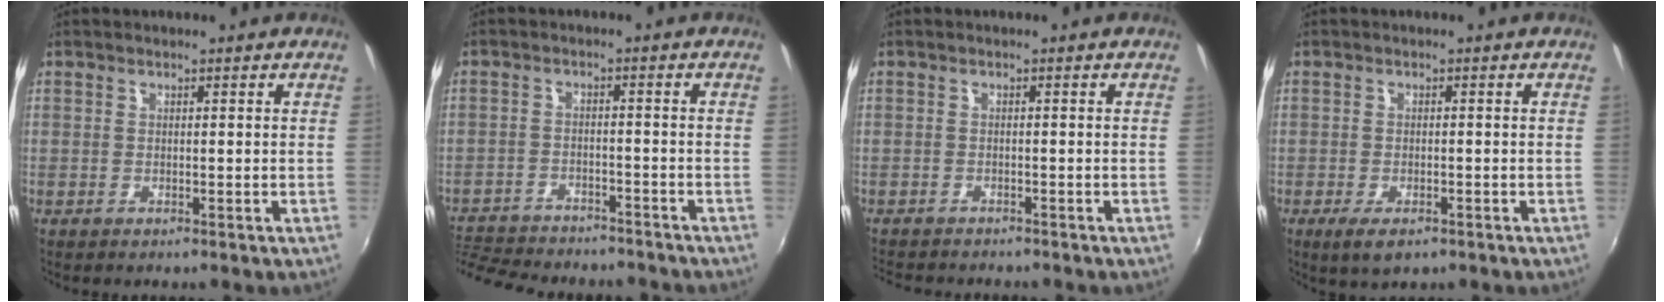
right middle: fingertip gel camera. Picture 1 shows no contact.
{"total": 15.4, "force": [-13.5, 4.4, 5.8], "torque": [-0.136, -0.011, -0.201]}
{"total": 4.9, "force": [-4.6, 0.8, 1.5], "torque": [-0.041, -0.018, -0.073]}
{"total": 4.2, "force": [-2.4, 1.7, 3.0], "torque": [-0.066, -0.014, -0.040]}